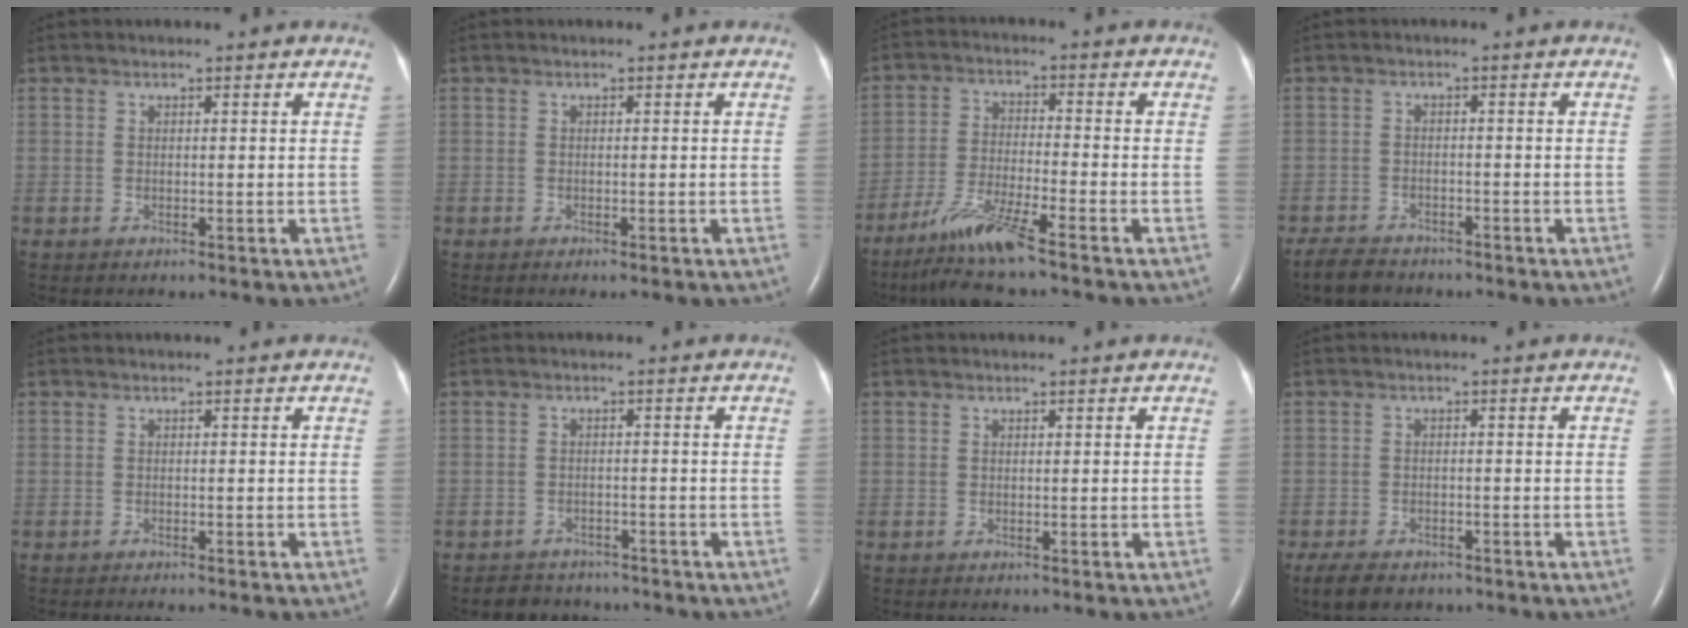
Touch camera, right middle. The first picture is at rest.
{"total": 1.0, "force": [-0.7, 0.0, 0.7], "torque": [-0.013, -0.003, -0.004]}
{"total": 8.2, "force": [-6.2, -0.8, 5.2], "torque": [-0.109, -0.035, -0.120]}
{"total": 4.7, "force": [-4.1, 1.6, 1.5], "torque": [-0.032, -0.011, -0.069]}
{"total": 3.5, "force": [-3.0, 0.1, 1.7], "torque": [-0.019, -0.006, -0.033]}
{"total": 4.2, "force": [-3.8, 1.7, 0.0], "torque": [-0.005, -0.002, -0.055]}
{"total": 0.0}
{"total": 6.1, "force": [-4.5, 2.9, 2.9], "torque": [-0.051, -0.009, -0.064]}